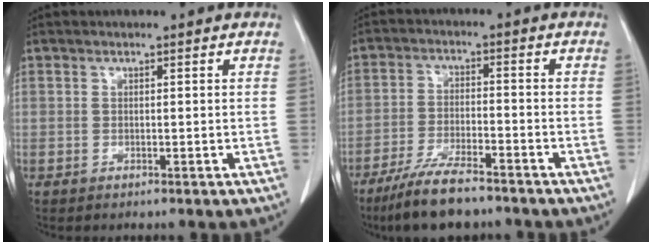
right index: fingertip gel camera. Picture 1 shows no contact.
{"total": 9.8, "force": [-7.8, 1.8, 5.7], "torque": [-0.105, -0.022, -0.135]}